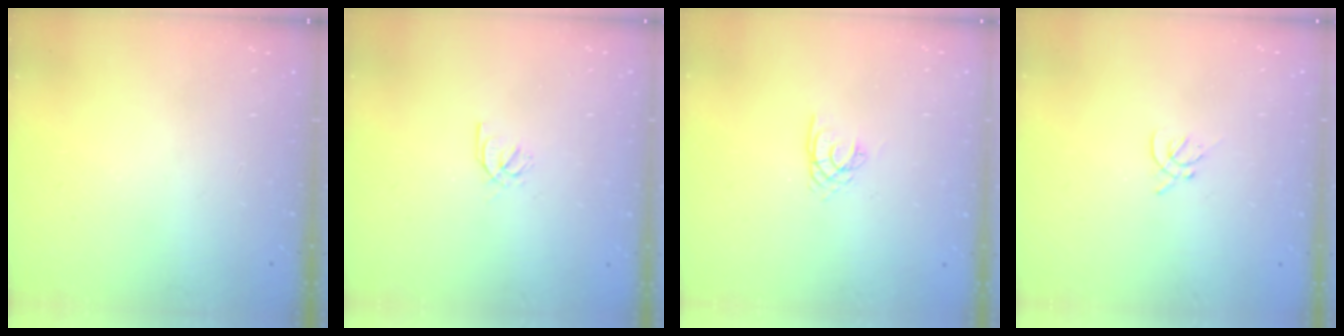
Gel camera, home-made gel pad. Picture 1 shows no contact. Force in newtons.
{"total": 2.1, "press": 2.1, "slide": 0.2}
{"total": 2.2, "press": 2.2, "slide": 0.2}
{"total": 2.0, "press": 1.9, "slide": 0.5}